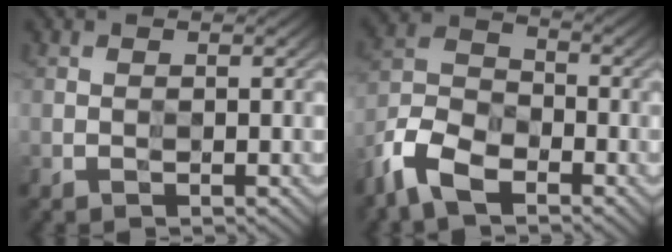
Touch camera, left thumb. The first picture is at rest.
{"total": 9.1, "force": [-6.6, 4.4, 4.5], "torque": [-0.093, -0.010, -0.145]}